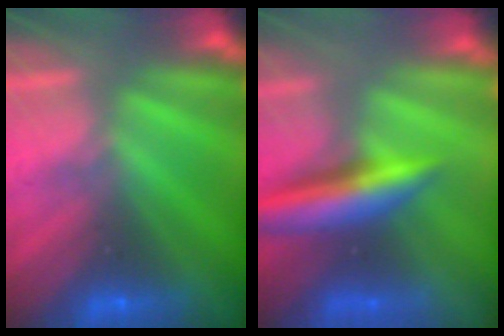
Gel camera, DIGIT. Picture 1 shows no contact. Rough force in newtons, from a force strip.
{"total": 8.6}